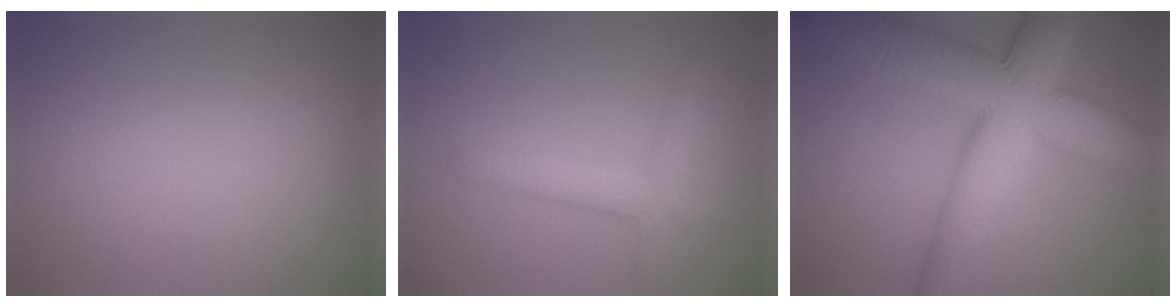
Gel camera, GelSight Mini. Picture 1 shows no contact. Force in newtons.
{"total": 2.5, "press": 2.5, "slide": 0.2}
{"total": 11.5, "press": 11.5, "slide": 0.3}